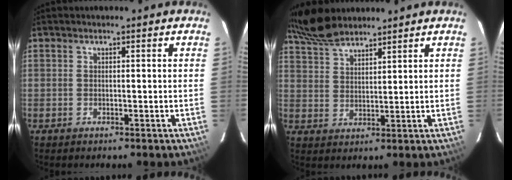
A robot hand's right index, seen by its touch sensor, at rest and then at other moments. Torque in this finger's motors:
{"motor_torque": [0.70, 0.73, 0.20, 0.03]}